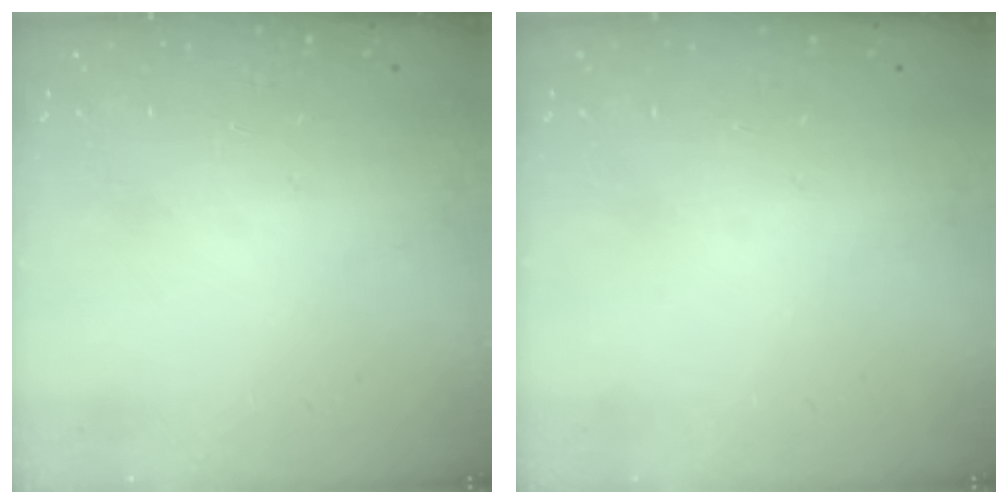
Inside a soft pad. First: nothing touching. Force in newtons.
{"total": 0.0}